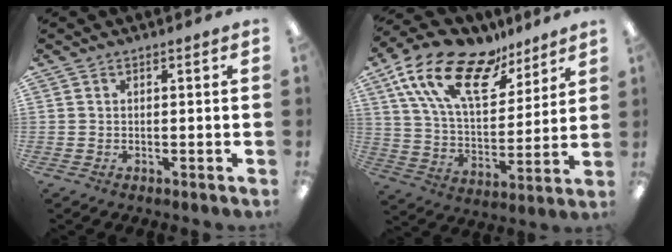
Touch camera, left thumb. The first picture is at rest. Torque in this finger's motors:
{"motor_torque": [0.51, 0.46, 1.45, -1.32, 0.45]}